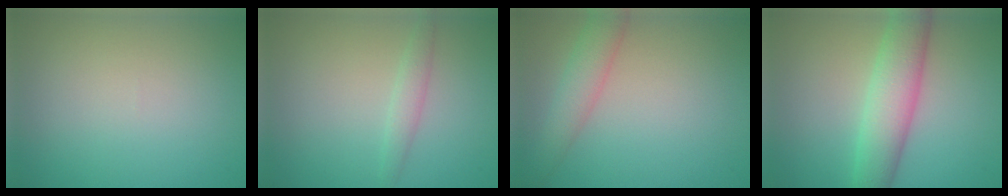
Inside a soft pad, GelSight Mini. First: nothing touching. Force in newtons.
{"total": 1.5, "press": 1.5, "slide": 0.0}
{"total": 3.2, "press": 3.1, "slide": 0.3}
{"total": 5.4, "press": 5.4, "slide": 0.1}